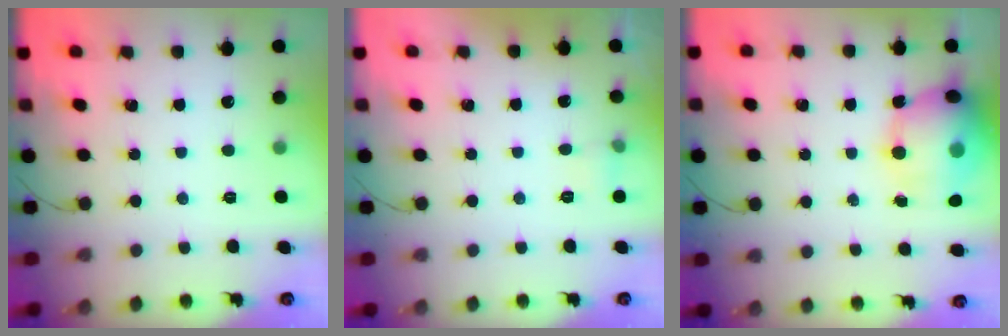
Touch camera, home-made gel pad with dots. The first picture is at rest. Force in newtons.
{"total": 4.4, "press": 4.2, "slide": 1.2}
{"total": 18.8, "press": 17.6, "slide": 6.4}